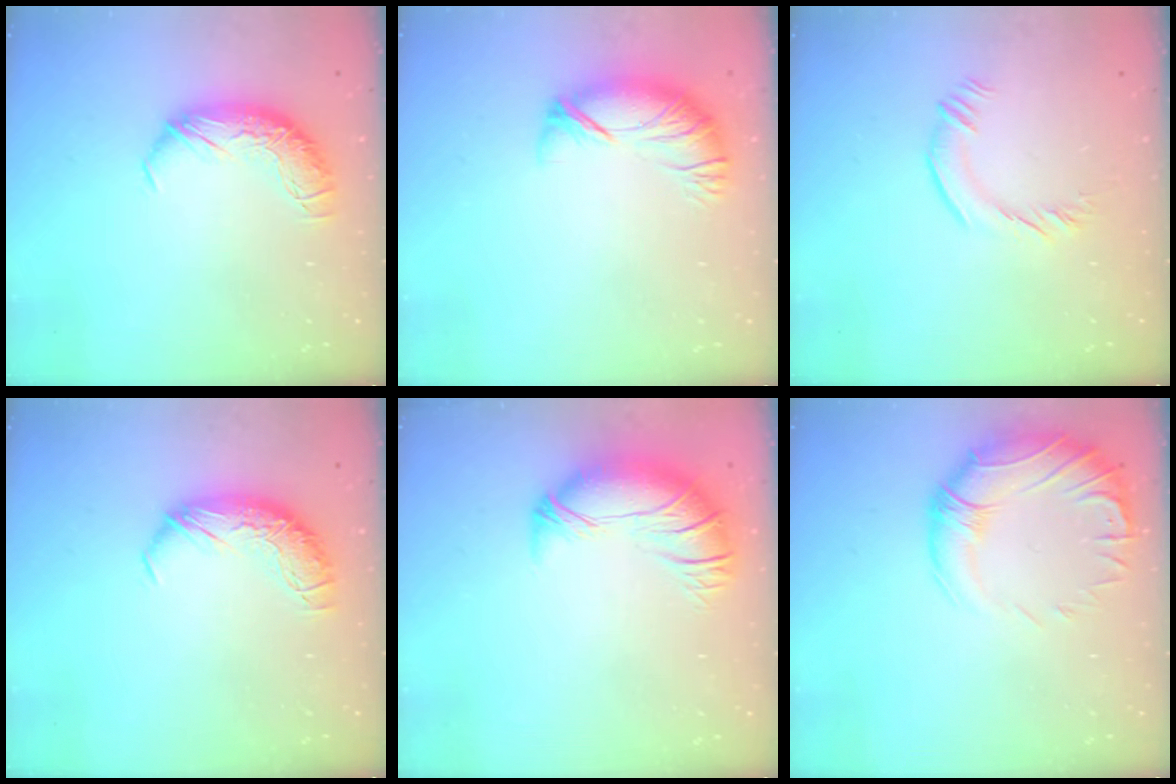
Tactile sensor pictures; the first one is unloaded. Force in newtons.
{"total": 3.7, "press": 3.1, "slide": 2.0}
{"total": 2.5, "press": 2.3, "slide": 0.9}
{"total": 0.0}
{"total": 2.6, "press": 0.1, "slide": 2.6}
{"total": 3.4, "press": 1.0, "slide": 3.3}